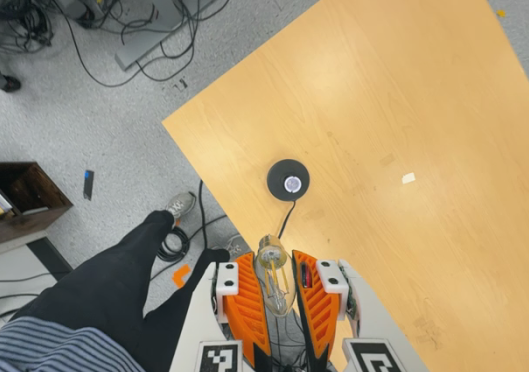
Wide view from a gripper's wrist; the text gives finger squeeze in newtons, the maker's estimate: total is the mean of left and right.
{"total": 21.0, "left": 25.0, "right": 17.1}